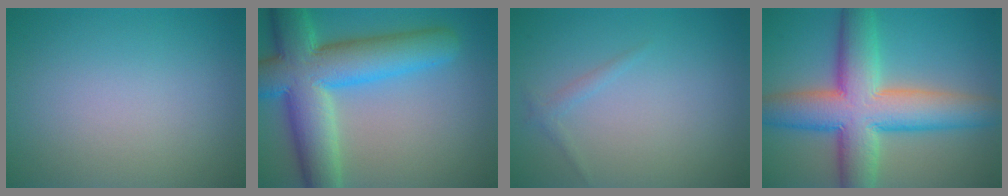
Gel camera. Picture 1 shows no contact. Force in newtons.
{"total": 11.2, "press": 11.2, "slide": 0.4}
{"total": 0.9, "press": 0.9, "slide": 0.1}
{"total": 11.2, "press": 11.1, "slide": 0.8}